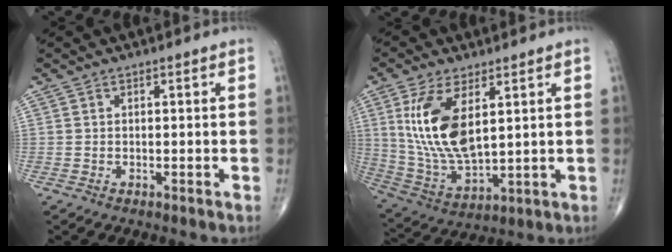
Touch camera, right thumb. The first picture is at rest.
{"total": 15.0, "force": [4.3, 6.9, 12.6], "torque": [-0.252, -0.022, 0.098]}